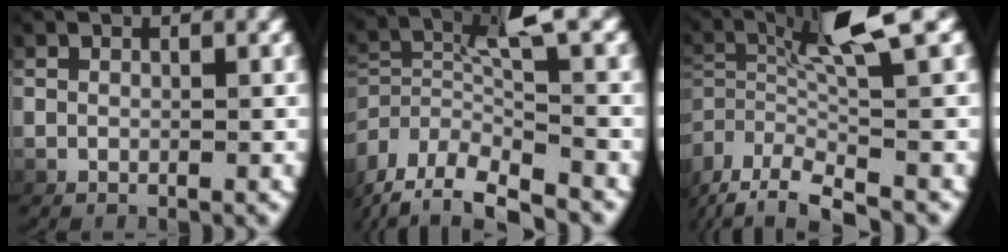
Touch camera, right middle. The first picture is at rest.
{"total": 7.0, "force": [-1.6, 4.0, 5.4], "torque": [-0.118, -0.007, -0.027]}
{"total": 7.4, "force": [1.0, 2.9, 6.8], "torque": [-0.131, 0.013, 0.017]}